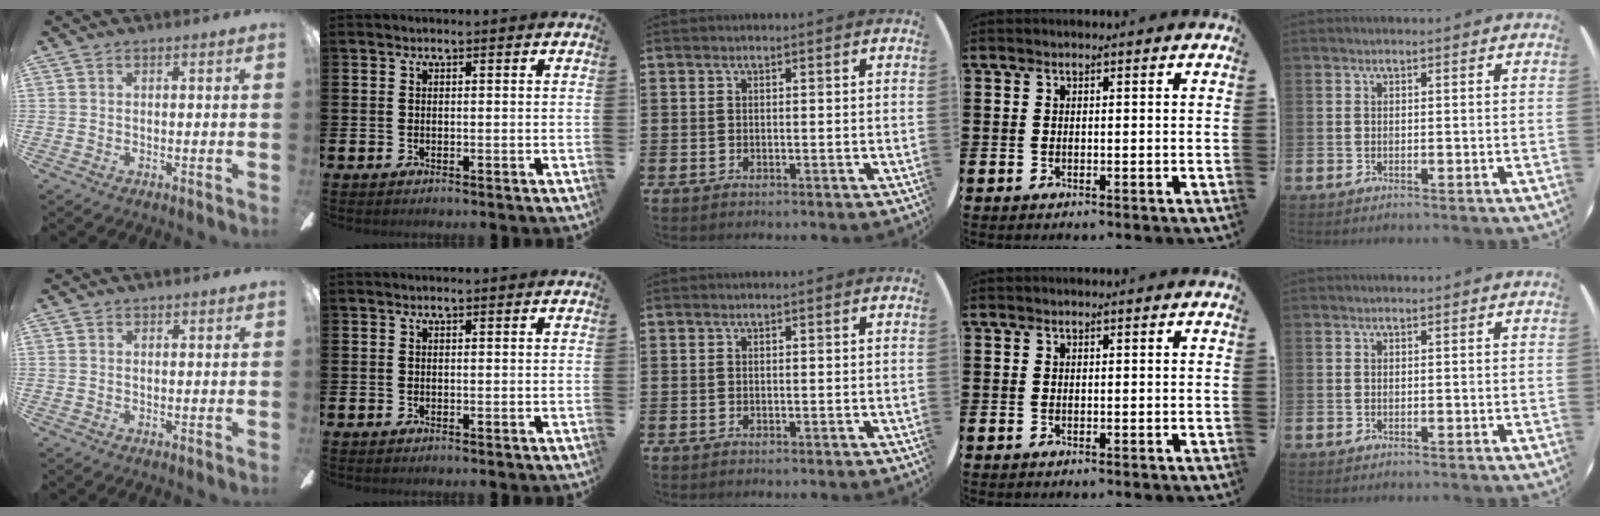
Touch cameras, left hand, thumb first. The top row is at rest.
{"thumb": {"total": 0.6, "force": [0.4, 0.5, 0.0], "torque": [0.007, -0.001, 0.005]}}